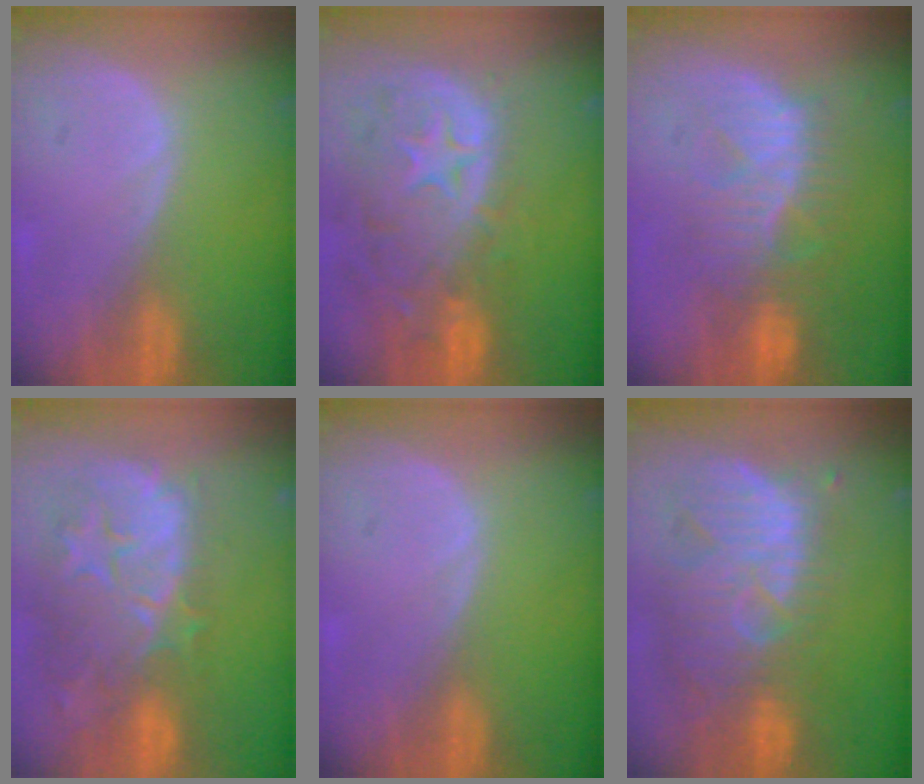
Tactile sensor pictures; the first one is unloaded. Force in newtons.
{"total": 13.7, "press": 11.3, "slide": 7.8}
{"total": 9.3, "press": 8.8, "slide": 3.0}
{"total": 12.4, "press": 11.2, "slide": 5.3}
{"total": 0.0}
{"total": 12.1, "press": 11.0, "slide": 5.1}